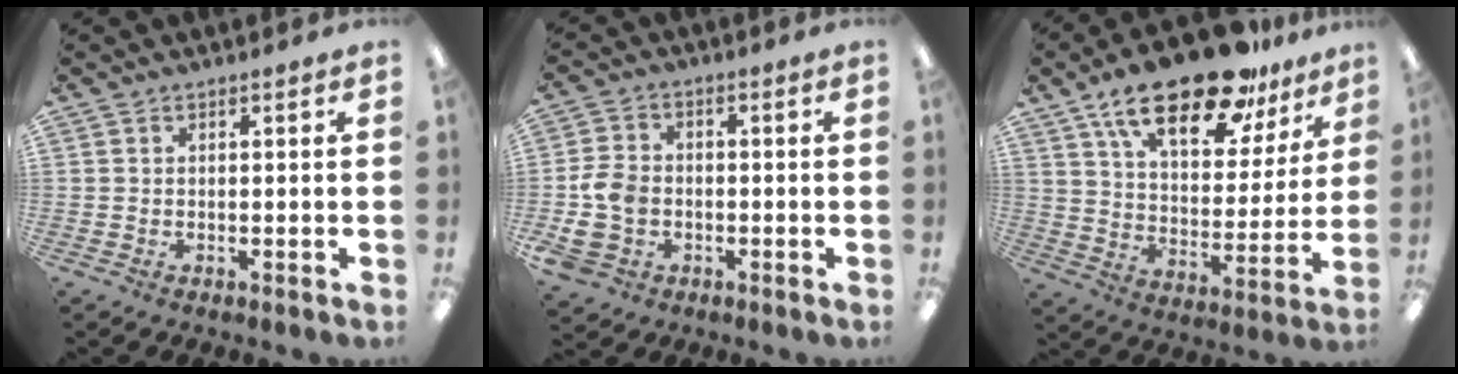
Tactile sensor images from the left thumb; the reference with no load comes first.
{"total": 9.2, "force": [-2.3, 7.3, 5.1], "torque": [-0.119, 0.021, -0.038]}
{"total": 21.8, "force": [15.0, 8.6, 13.3], "torque": [-0.213, -0.083, 0.255]}